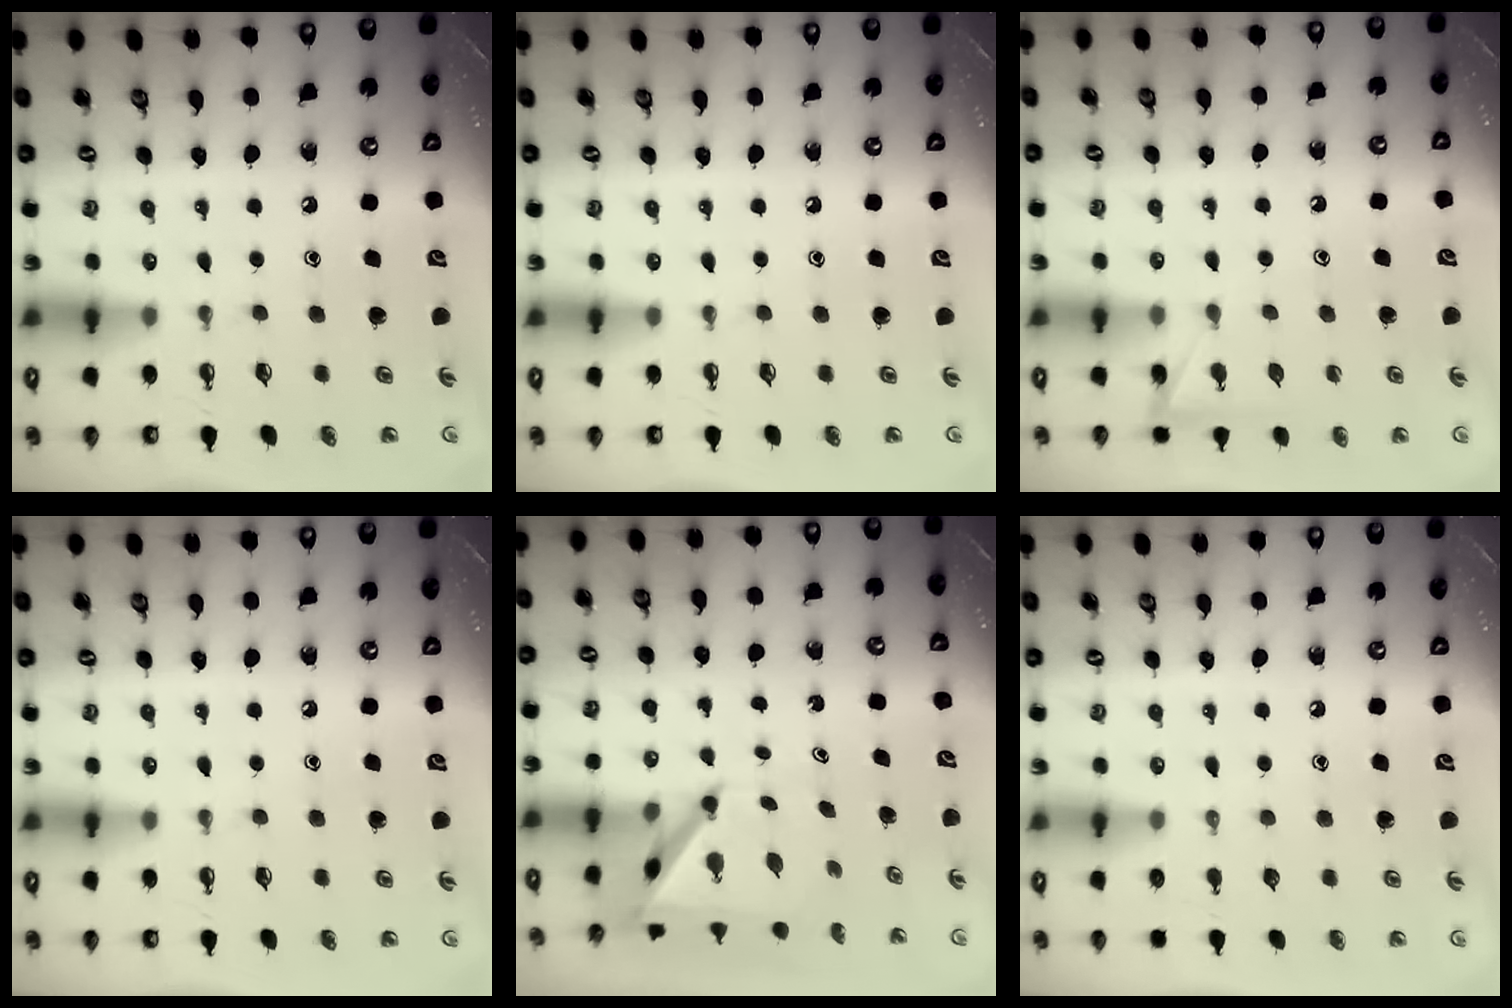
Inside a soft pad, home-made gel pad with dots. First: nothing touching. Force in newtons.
{"total": 0.0}
{"total": 5.4, "press": 5.3, "slide": 0.6}
{"total": 0.0}
{"total": 5.1, "press": 5.1, "slide": 0.5}
{"total": 0.0}